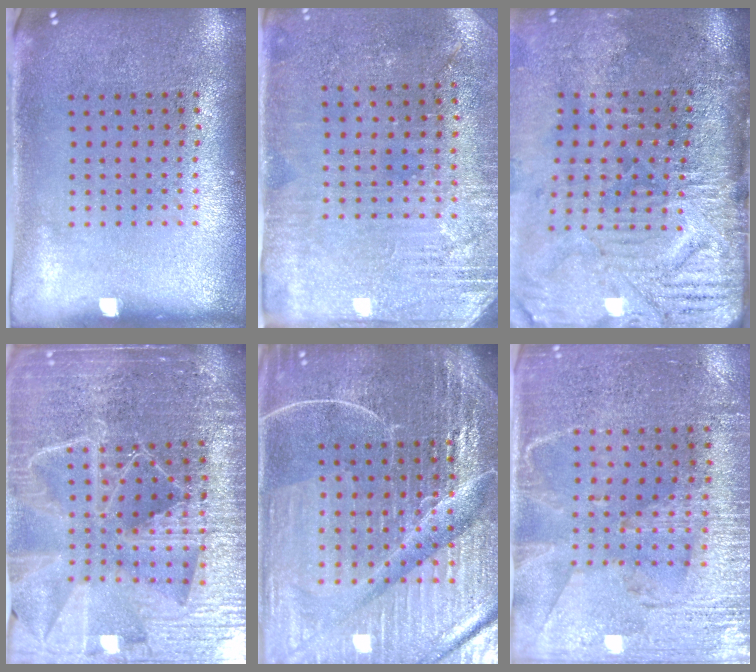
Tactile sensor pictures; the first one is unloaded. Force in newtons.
{"total": 2.9, "press": 2.8, "slide": 0.9}
{"total": 4.8, "press": 3.9, "slide": 2.7}
{"total": 6.4, "press": 5.6, "slide": 3.3}
{"total": 7.1, "press": 6.2, "slide": 3.5}
{"total": 3.3, "press": 2.8, "slide": 1.7}